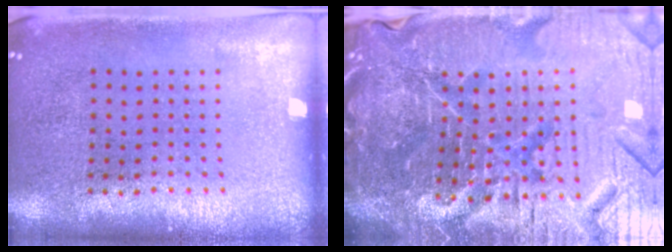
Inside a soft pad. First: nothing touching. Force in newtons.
{"total": 7.3, "press": 6.5, "slide": 3.4}